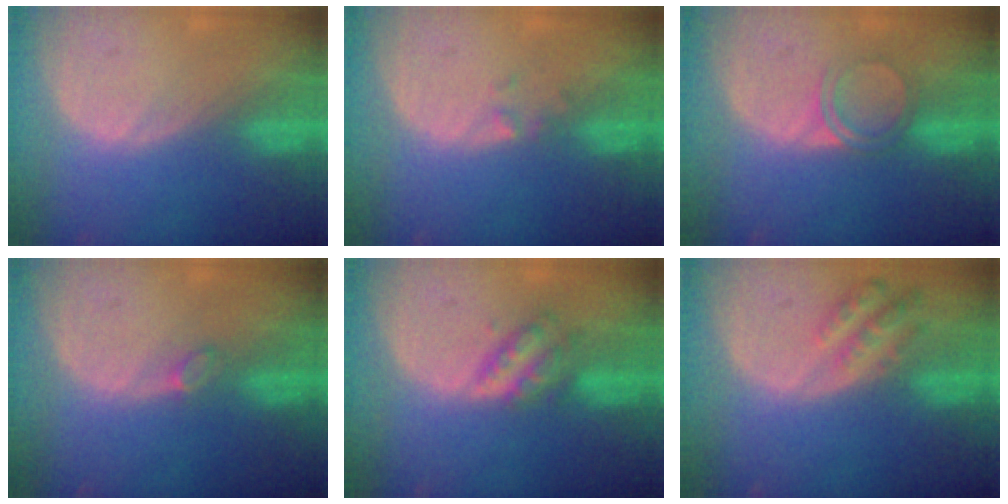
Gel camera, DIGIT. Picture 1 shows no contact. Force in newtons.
{"total": 1.3, "press": 1.0, "slide": 0.8}
{"total": 3.6, "press": 3.3, "slide": 1.2}
{"total": 1.4, "press": 1.4, "slide": 0.2}
{"total": 4.6, "press": 4.6, "slide": 0.5}
{"total": 4.9, "press": 4.8, "slide": 1.1}